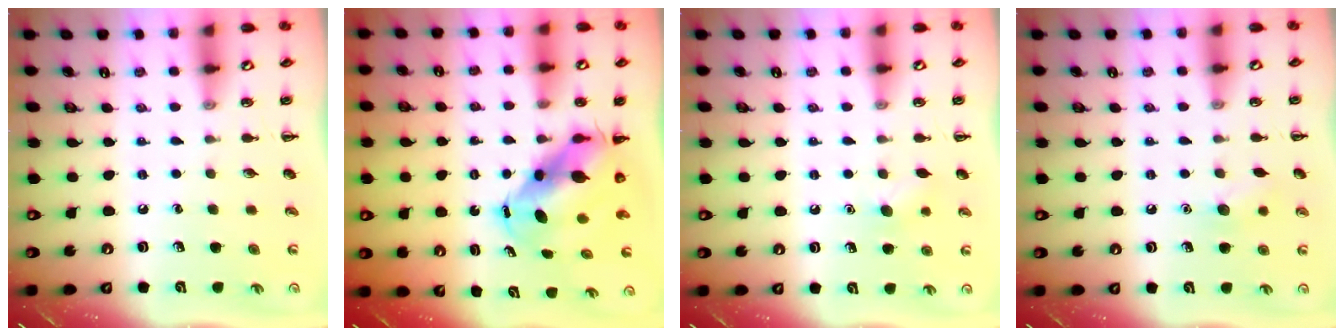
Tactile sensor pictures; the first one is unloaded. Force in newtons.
{"total": 8.5, "press": 8.3, "slide": 2.0}
{"total": 5.9, "press": 5.8, "slide": 1.4}
{"total": 7.6, "press": 7.4, "slide": 2.0}